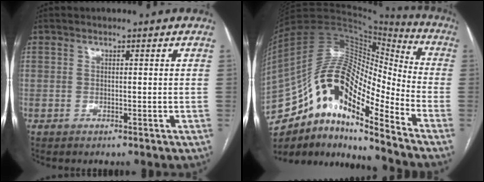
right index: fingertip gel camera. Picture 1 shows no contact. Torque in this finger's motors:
{"motor_torque": [1.02, -1.12, 1.05, 0.21]}